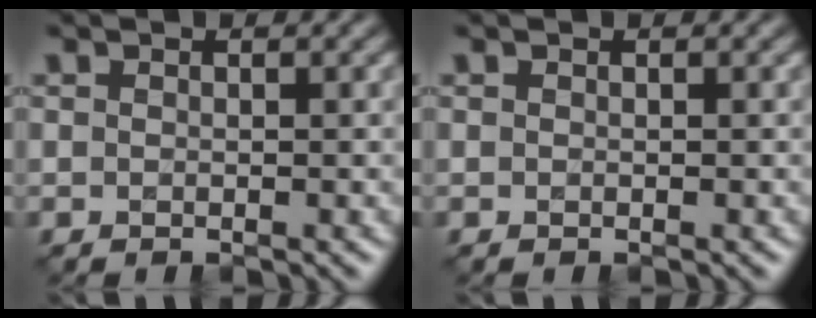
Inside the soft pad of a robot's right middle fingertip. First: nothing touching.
{"total": 0.0}